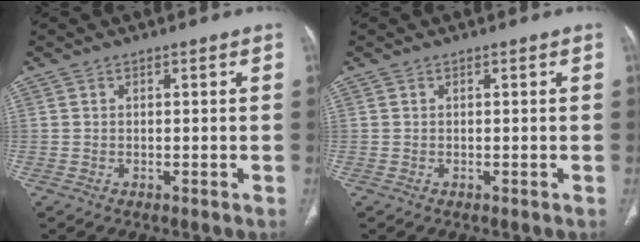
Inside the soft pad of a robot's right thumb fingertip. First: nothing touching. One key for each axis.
{"total": 0.0}